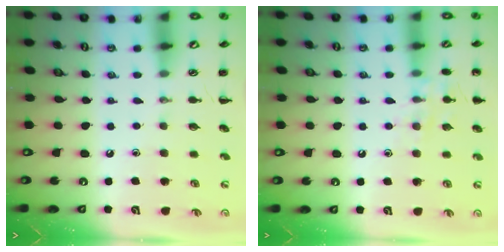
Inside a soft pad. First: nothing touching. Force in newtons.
{"total": 8.5, "press": 8.4, "slide": 1.4}